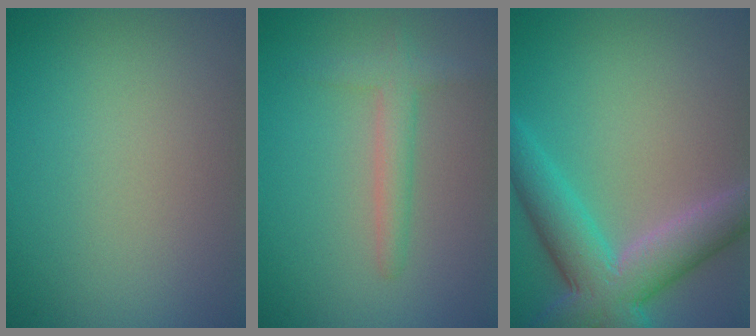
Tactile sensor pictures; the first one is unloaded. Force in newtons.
{"total": 2.3, "press": 2.3, "slide": 0.2}
{"total": 7.5, "press": 7.5, "slide": 0.4}